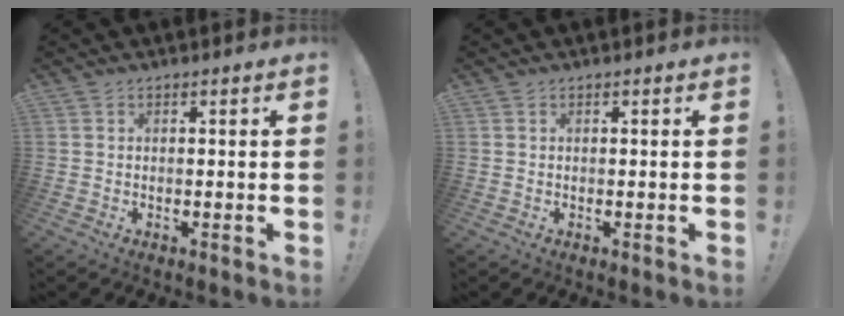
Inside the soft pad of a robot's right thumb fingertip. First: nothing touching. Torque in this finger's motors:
{"motor_torque": [0.00, 0.00, 0.01, -0.01, 0.00]}